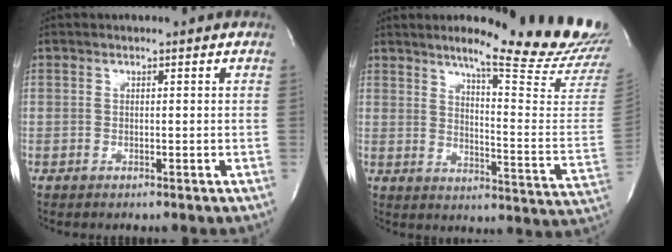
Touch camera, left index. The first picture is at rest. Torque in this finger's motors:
{"motor_torque": [-0.36, -0.55, 0.07, 0.03]}